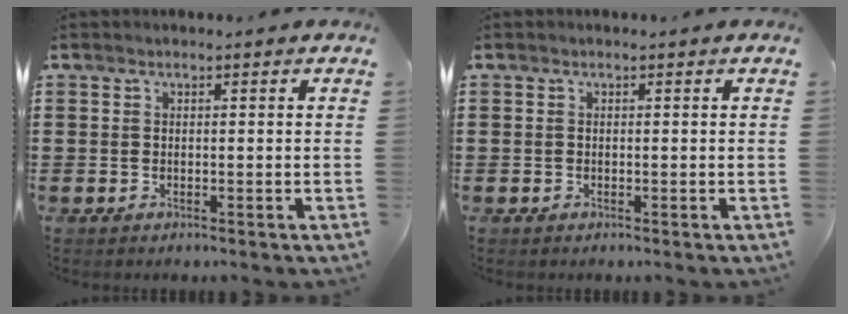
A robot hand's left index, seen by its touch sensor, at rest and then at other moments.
{"total": 0.0}